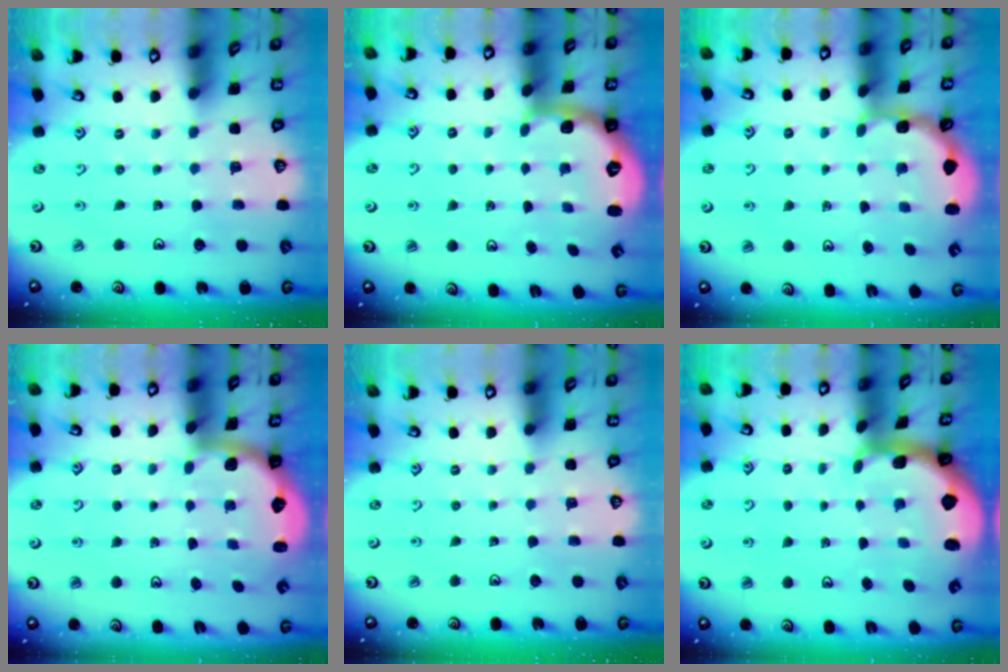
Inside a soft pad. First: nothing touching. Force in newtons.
{"total": 2.5, "press": 2.0, "slide": 1.6}
{"total": 2.7, "press": 2.3, "slide": 1.4}
{"total": 2.4, "press": 1.9, "slide": 1.4}
{"total": 0.0}
{"total": 1.9, "press": 1.8, "slide": 0.5}